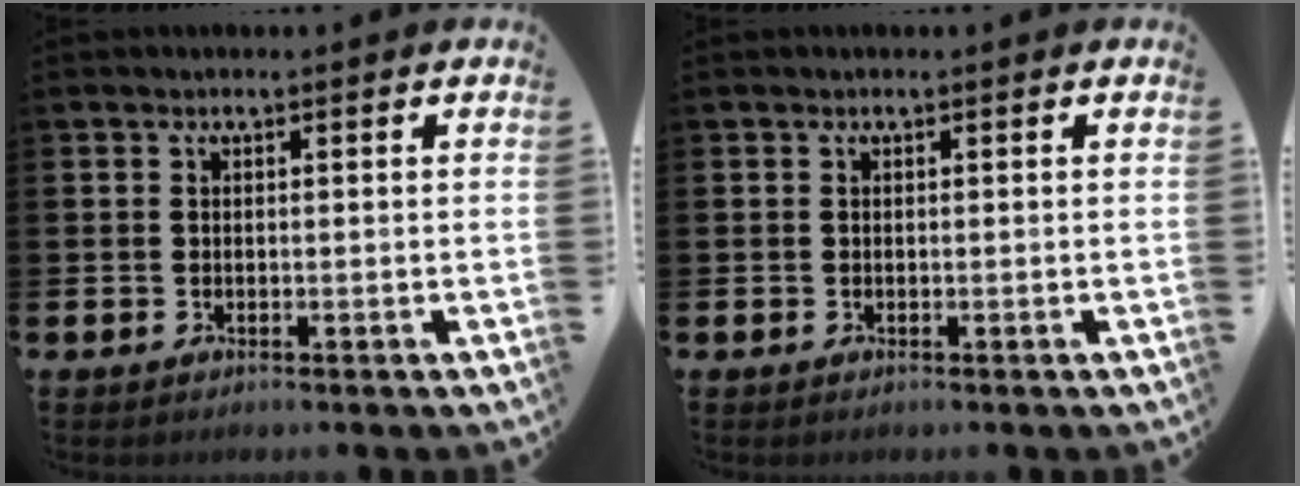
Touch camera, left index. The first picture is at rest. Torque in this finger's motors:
{"motor_torque": [0.00, 0.00, 0.00, 0.00]}